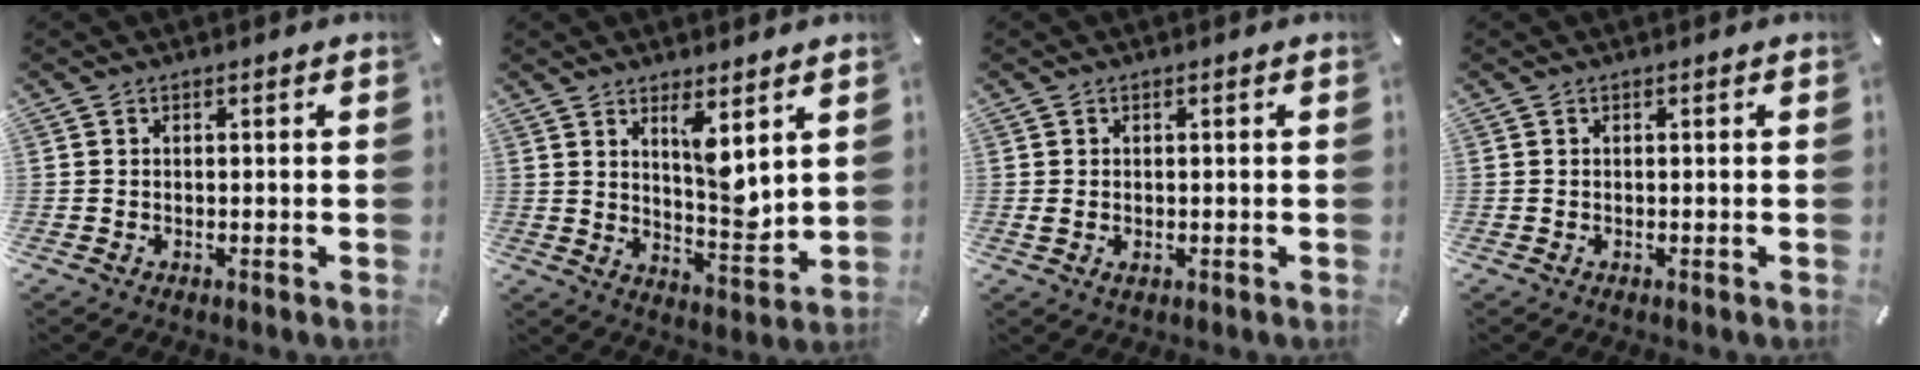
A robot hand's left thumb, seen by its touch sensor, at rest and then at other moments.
{"total": 8.9, "force": [5.2, 3.4, 6.5], "torque": [-0.098, -0.044, 0.084]}
{"total": 1.6, "force": [-0.1, 0.9, 1.3], "torque": [-0.025, 0.002, -0.001]}
{"total": 0.0}